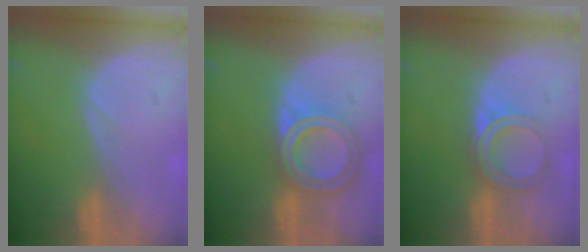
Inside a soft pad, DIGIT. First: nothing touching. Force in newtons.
{"total": 6.9, "press": 6.2, "slide": 3.1}
{"total": 4.7, "press": 4.2, "slide": 2.1}